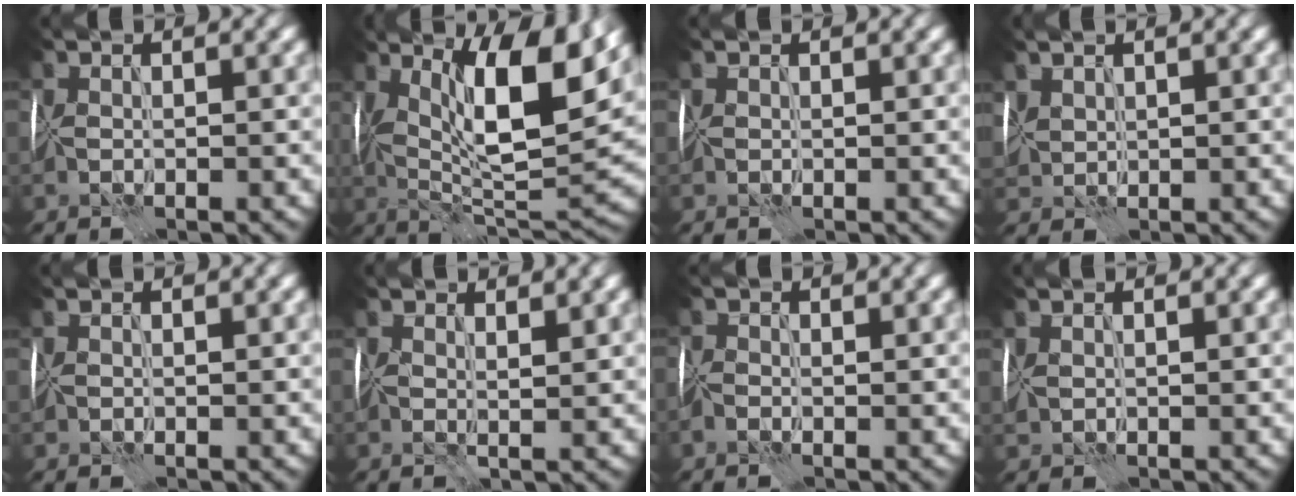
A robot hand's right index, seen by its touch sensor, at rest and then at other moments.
{"total": 12.0, "force": [4.1, 3.7, 10.7], "torque": [-0.171, -0.002, 0.070]}
{"total": 0.0}
{"total": 1.6, "force": [1.1, 1.0, 0.4], "torque": [-0.023, 0.007, 0.028]}
{"total": 0.9, "force": [0.5, 0.5, 0.6], "torque": [-0.006, 0.005, 0.007]}
{"total": 2.0, "force": [1.3, 0.5, 1.4], "torque": [-0.021, -0.001, 0.024]}
{"total": 0.8, "force": [-0.2, 0.5, 0.5], "torque": [-0.010, 0.001, -0.009]}
{"total": 1.0, "force": [0.8, 0.4, 0.5], "torque": [-0.010, 0.003, 0.018]}